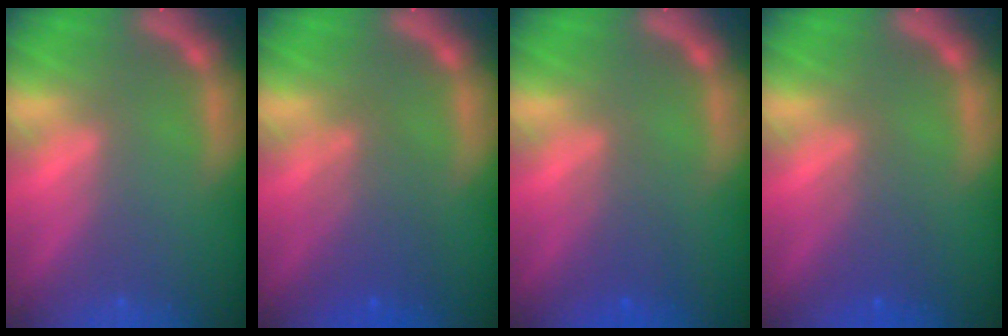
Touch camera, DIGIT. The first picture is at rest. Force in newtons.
{"total": 4.1}
{"total": 2.5}
{"total": 2.5}